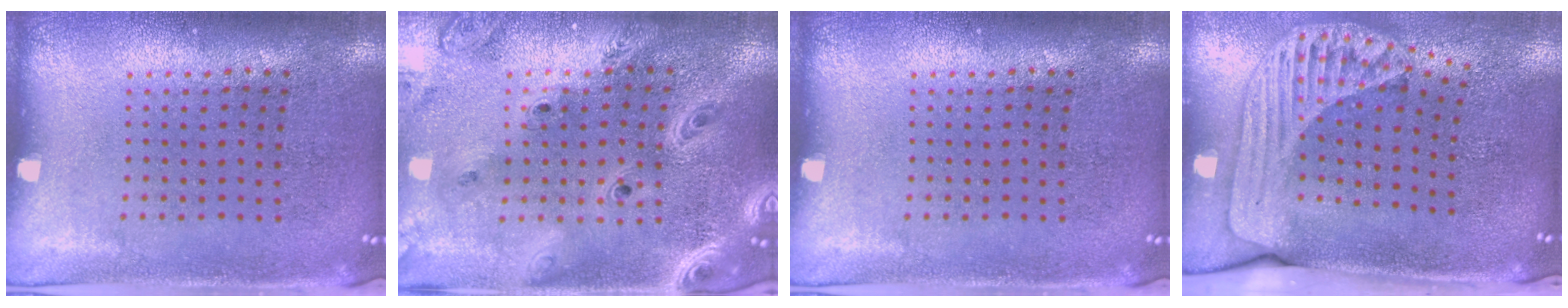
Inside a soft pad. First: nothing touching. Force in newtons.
{"total": 3.2, "press": 2.6, "slide": 1.8}
{"total": 0.0}
{"total": 2.4, "press": 1.8, "slide": 1.7}